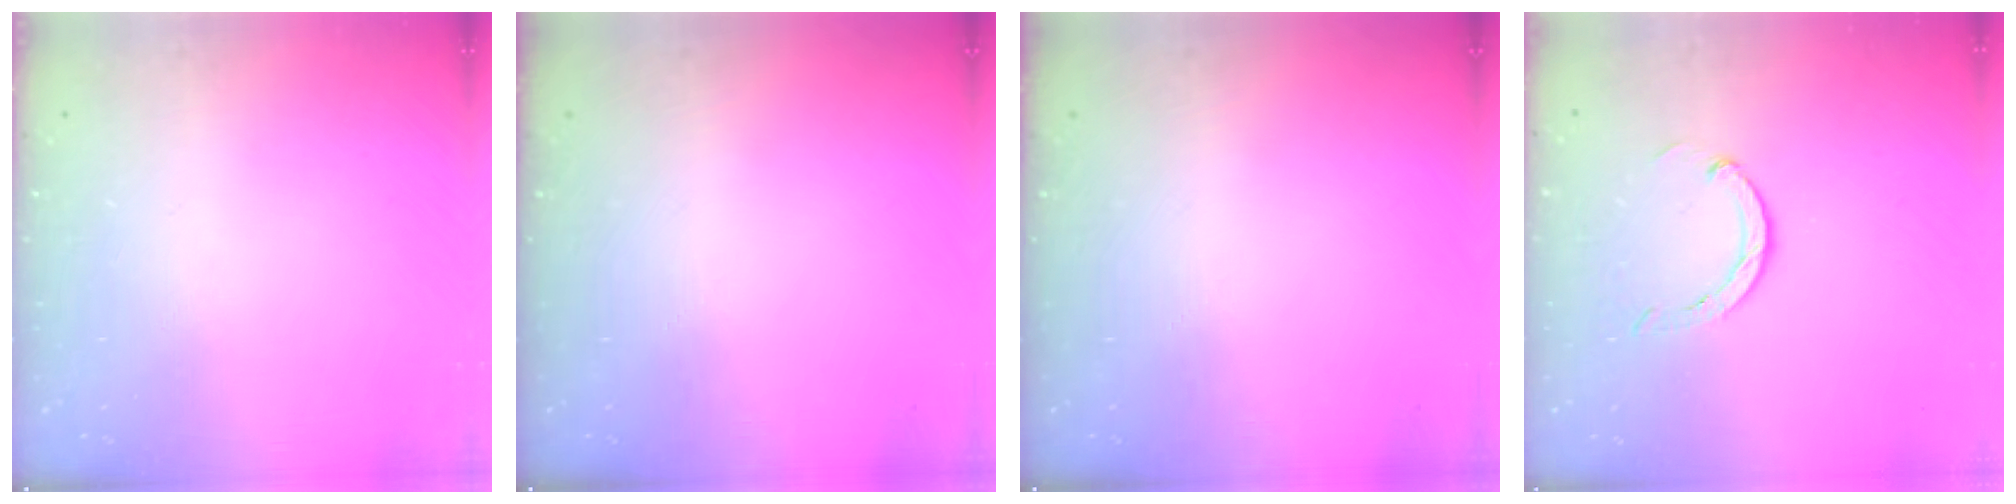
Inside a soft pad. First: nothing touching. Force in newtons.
{"total": 0.0}
{"total": 0.0}
{"total": 3.0, "press": 3.0, "slide": 0.1}